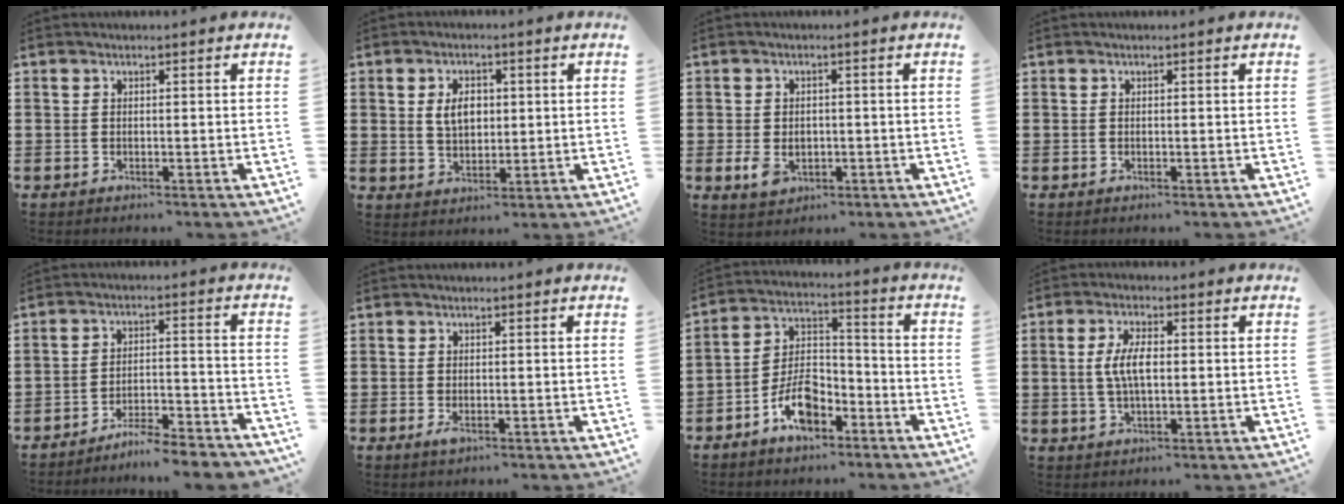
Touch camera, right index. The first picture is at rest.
{"total": 4.4, "force": [0.8, 2.8, 3.2], "torque": [-0.062, 0.009, 0.010]}
{"total": 3.0, "force": [-0.6, 2.2, 1.9], "torque": [-0.036, 0.003, -0.011]}
{"total": 0.0}
{"total": 5.5, "force": [-5.3, -0.1, 1.6], "torque": [-0.028, 0.001, -0.104]}
{"total": 1.0, "force": [-0.3, 0.4, 0.9], "torque": [-0.023, -0.005, -0.008]}
{"total": 8.3, "force": [-5.0, 4.3, 4.9], "torque": [-0.104, 0.016, -0.096]}
{"total": 5.7, "force": [0.3, 2.2, 5.3], "torque": [-0.117, 0.002, -0.003]}